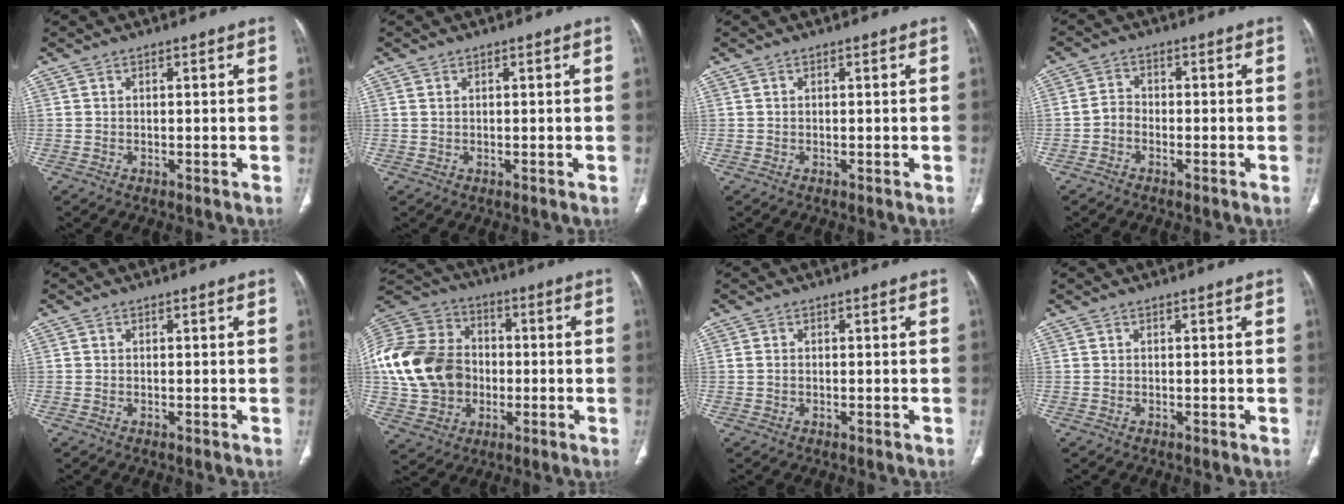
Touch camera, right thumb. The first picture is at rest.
{"total": 0.8, "force": [0.4, 0.5, 0.5], "torque": [-0.011, 0.004, 0.010]}
{"total": 0.0}
{"total": 2.7, "force": [-1.2, 2.1, 1.3], "torque": [-0.014, 0.013, -0.030]}
{"total": 0.0}
{"total": 22.9, "force": [-1.4, 18.3, 13.6], "torque": [-0.280, 0.031, -0.018]}
{"total": 0.9, "force": [-0.1, 0.7, 0.5], "torque": [-0.012, 0.001, -0.002]}
{"total": 0.0}